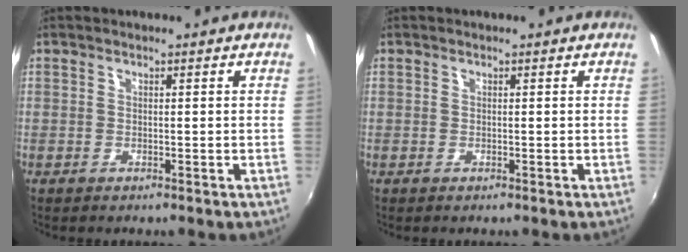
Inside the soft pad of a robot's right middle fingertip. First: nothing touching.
{"total": 0.0}